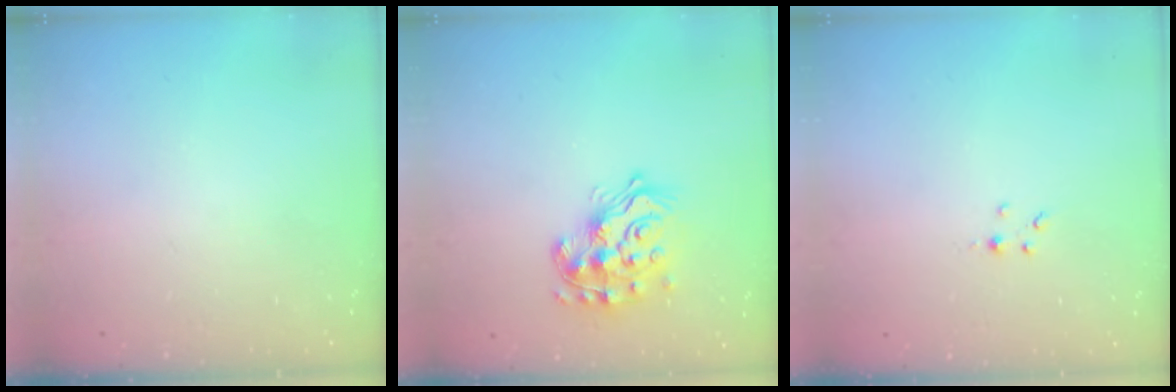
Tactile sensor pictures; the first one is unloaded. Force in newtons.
{"total": 16.3, "press": 16.3, "slide": 1.1}
{"total": 1.0, "press": 1.0, "slide": 0.1}